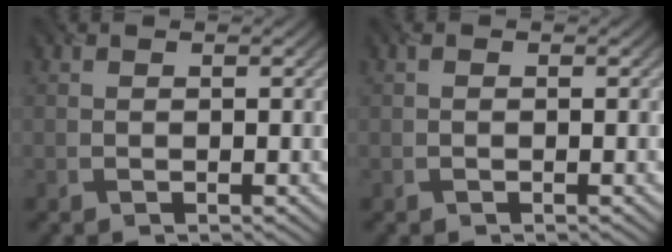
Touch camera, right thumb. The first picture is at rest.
{"total": 0.0}